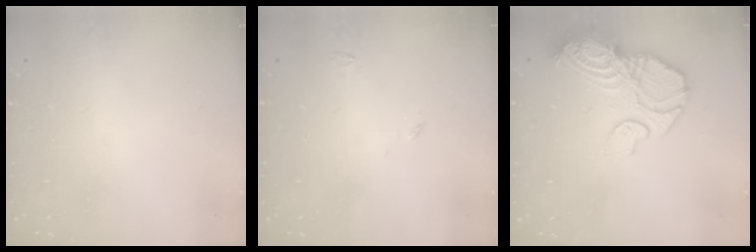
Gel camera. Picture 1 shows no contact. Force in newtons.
{"total": 2.8, "press": 2.8, "slide": 0.2}
{"total": 14.7, "press": 14.6, "slide": 1.5}